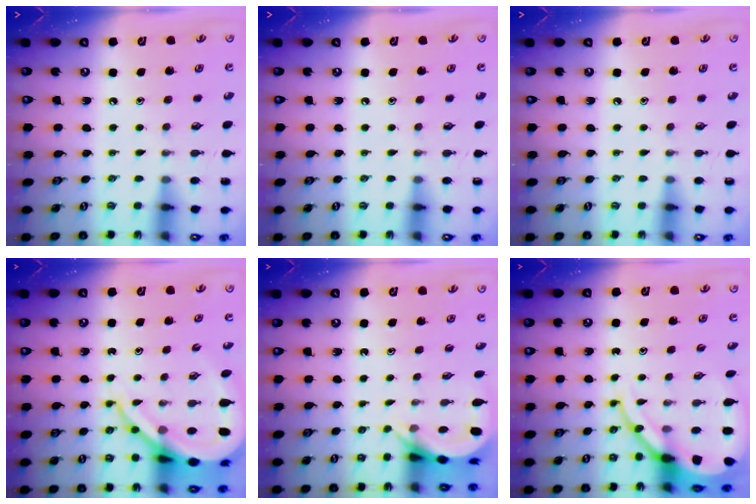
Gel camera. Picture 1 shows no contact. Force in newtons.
{"total": 0.0}
{"total": 0.0}
{"total": 12.9, "press": 12.8, "slide": 1.5}
{"total": 4.6, "press": 4.6, "slide": 0.3}
{"total": 10.3, "press": 10.3, "slide": 1.1}